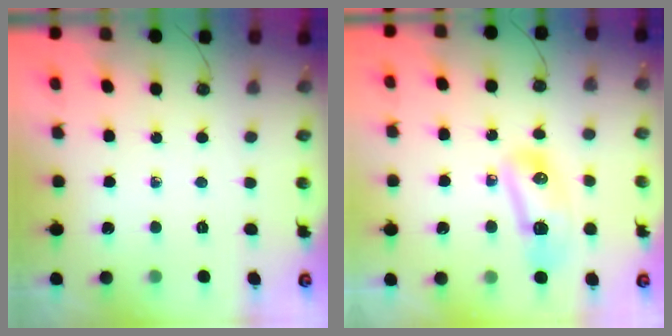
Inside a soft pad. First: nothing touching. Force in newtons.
{"total": 11.4, "press": 10.6, "slide": 4.2}